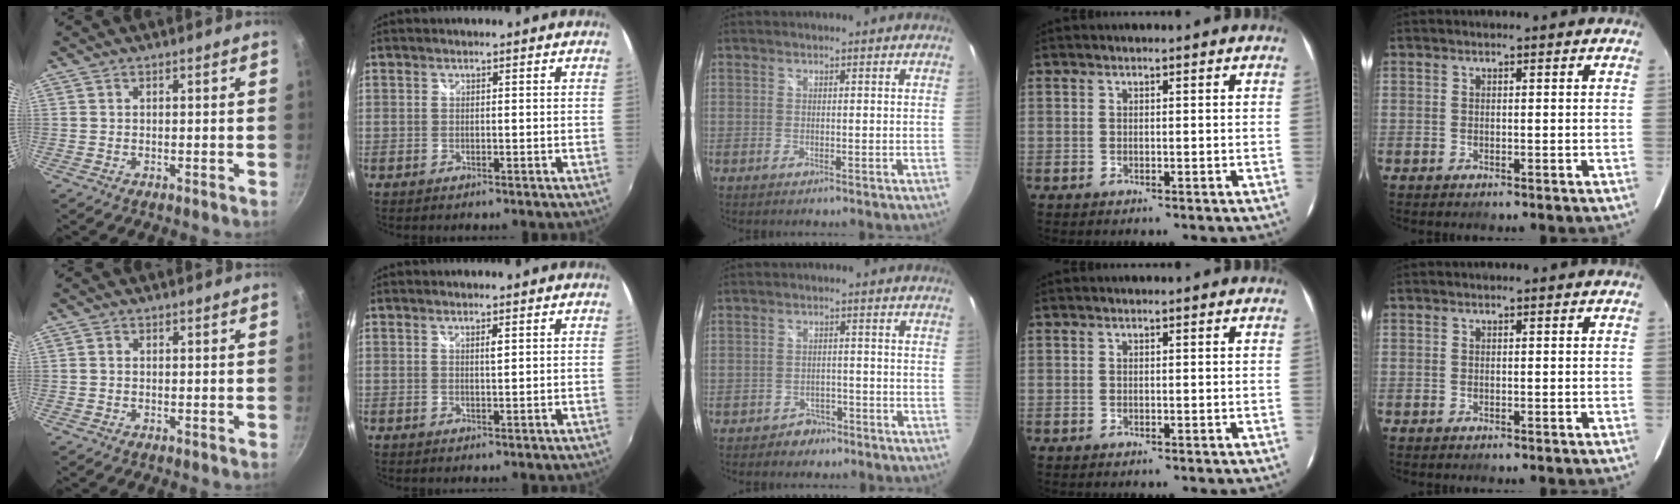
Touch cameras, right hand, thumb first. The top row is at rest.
{"thumb": {"total": 0.6, "force": [-0.1, 0.5, 0.3], "torque": [-0.005, 0.004, -0.002]}, "index": {"total": 1.2, "force": [0.5, 0.1, 1.0], "torque": [-0.016, 0.001, 0.008]}, "middle": {"total": 3.9, "force": [-2.8, 2.7, 0.4], "torque": [-0.014, 0.009, -0.040]}}